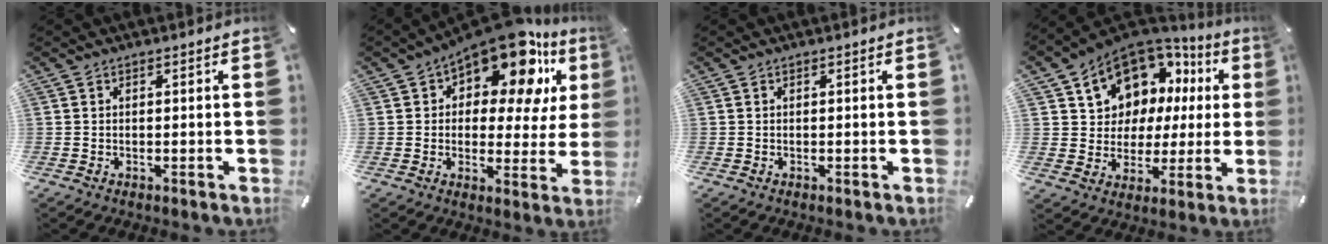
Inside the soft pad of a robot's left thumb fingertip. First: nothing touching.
{"total": 17.9, "force": [11.7, 7.8, 11.1], "torque": [-0.163, -0.086, 0.194]}
{"total": 0.0}
{"total": 11.6, "force": [6.7, 9.0, 2.8], "torque": [-0.068, -0.058, 0.130]}